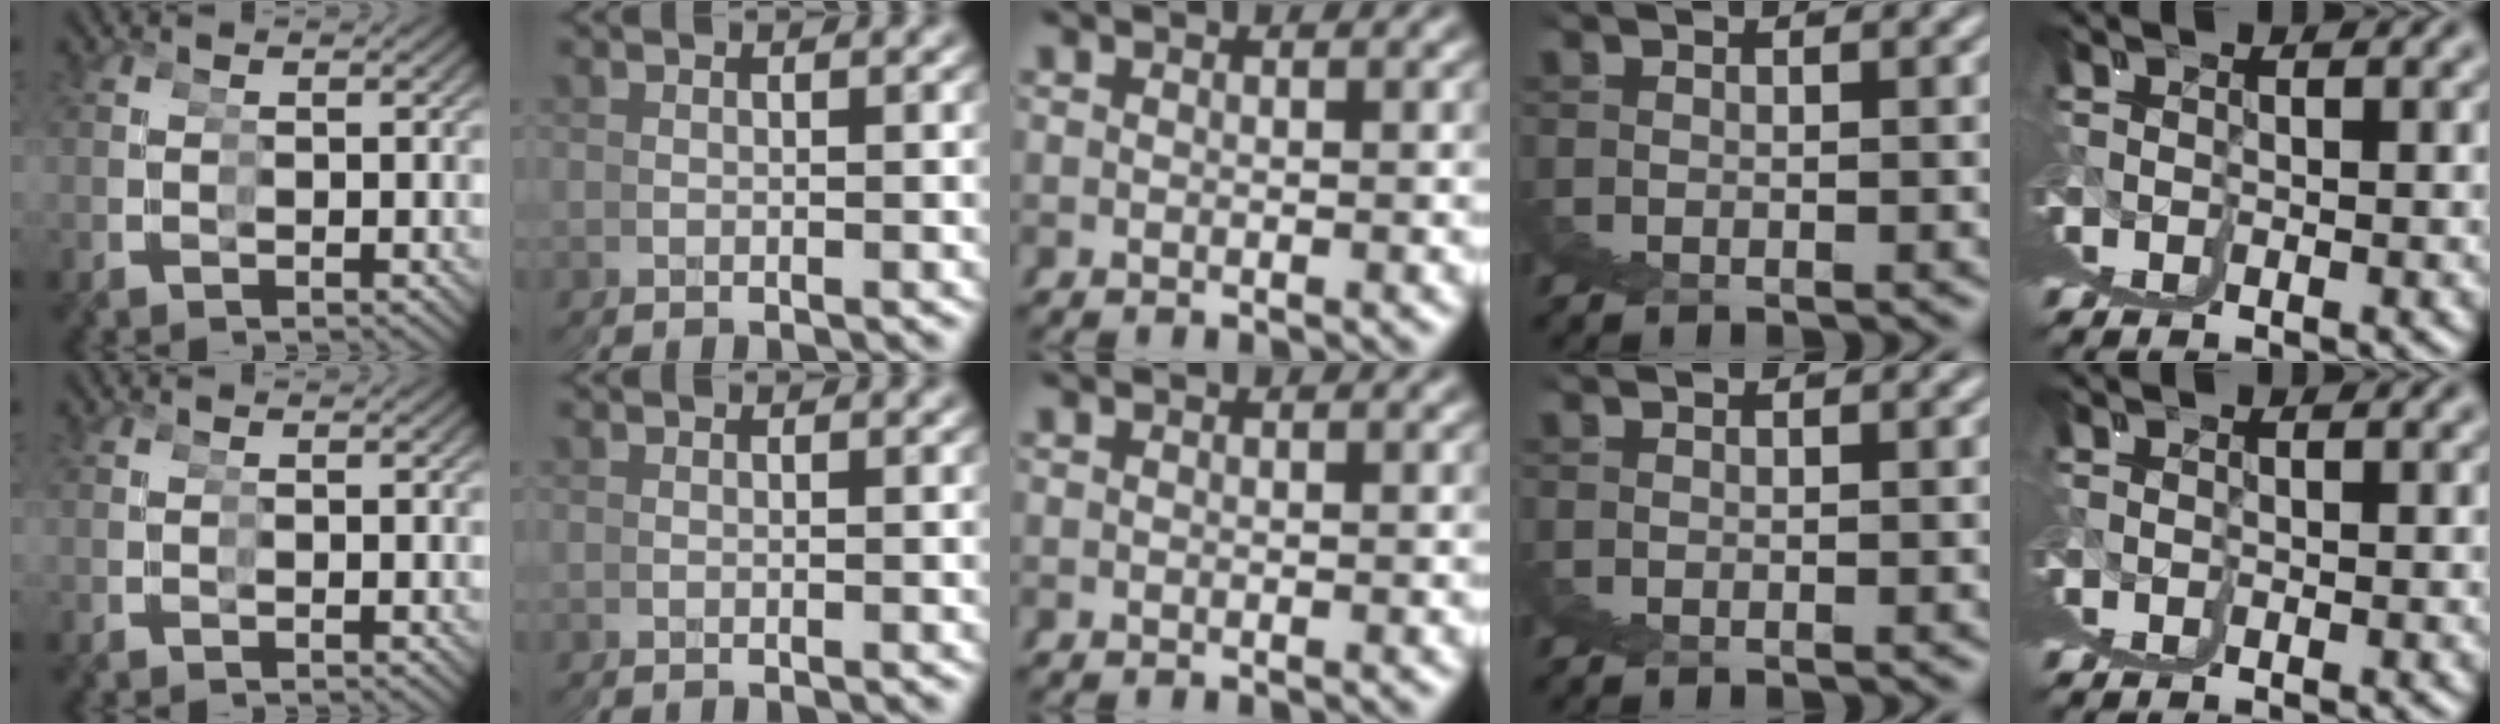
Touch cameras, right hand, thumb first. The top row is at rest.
{}